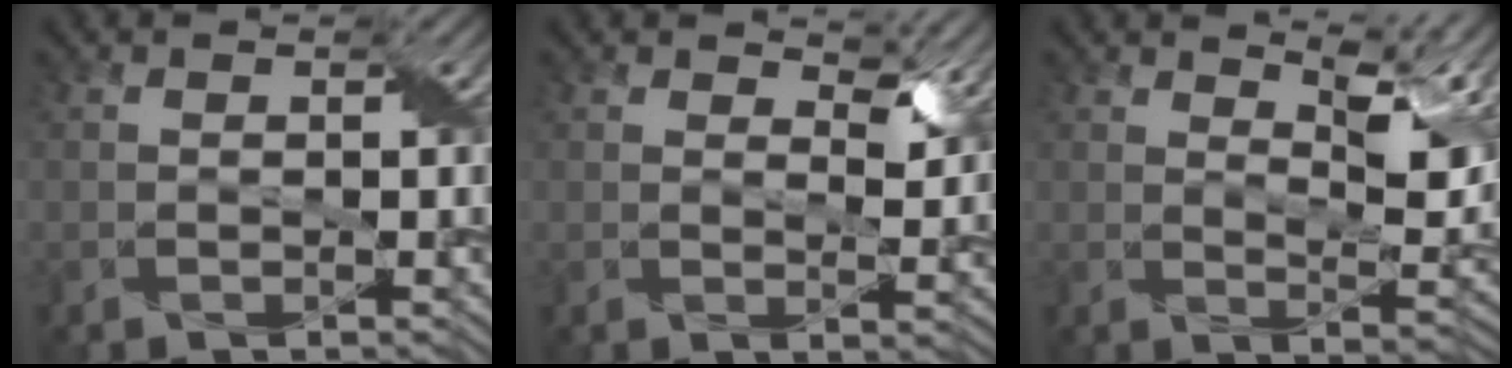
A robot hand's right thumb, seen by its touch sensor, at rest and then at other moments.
{"total": 3.8, "force": [2.6, 1.7, 2.2], "torque": [-0.042, -0.009, 0.039]}
{"total": 8.1, "force": [5.1, 2.7, 5.7], "torque": [-0.098, -0.001, 0.084]}